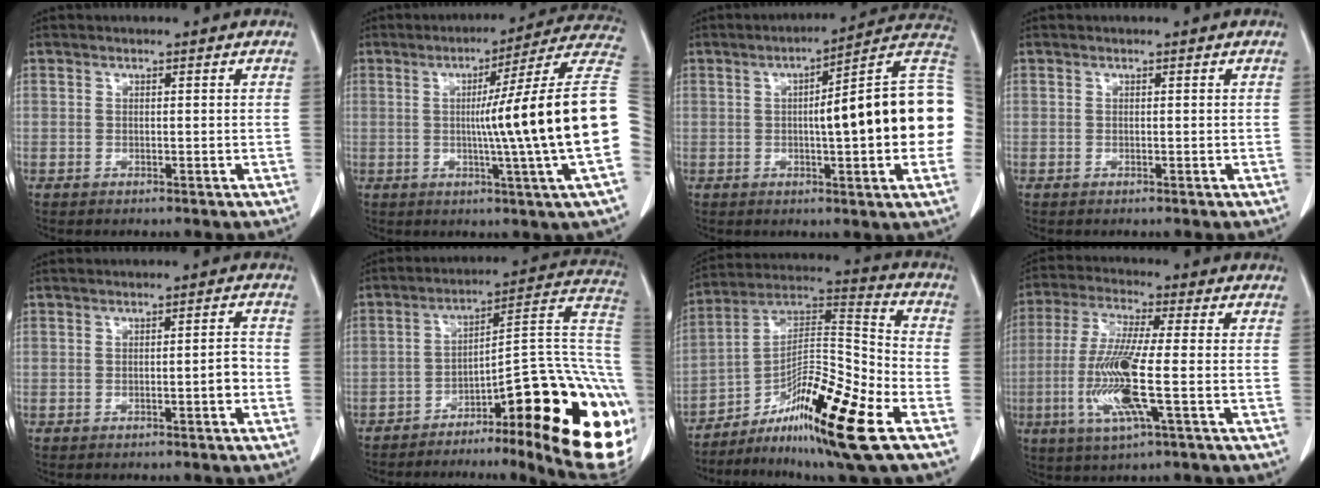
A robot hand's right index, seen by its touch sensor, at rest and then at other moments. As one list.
[{"total": 19.3, "force": [-0.7, -3.1, 19.1], "torque": [-0.208, 0.004, -0.027]}, {"total": 19.6, "force": [0.2, 2.3, 19.5], "torque": [-0.199, 0.042, 0.002]}, {"total": 0.0}, {"total": 2.3, "force": [-0.9, 0.2, 2.0], "torque": [-0.024, 0.002, -0.016]}, {"total": 29.3, "force": [-12.0, 6.0, 26.0], "torque": [-0.242, 0.035, -0.163]}, {"total": 18.7, "force": [-9.5, 1.7, 16.0], "torque": [-0.284, 0.001, -0.156]}, {"total": 11.9, "force": [-2.9, 0.3, 11.5], "torque": [-0.245, -0.016, -0.063]}]